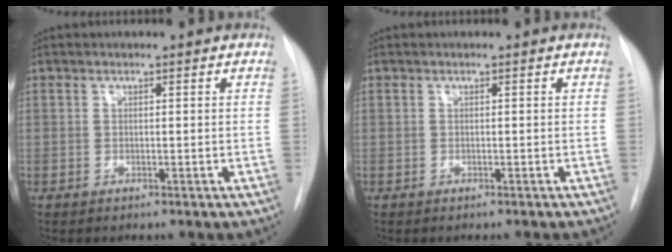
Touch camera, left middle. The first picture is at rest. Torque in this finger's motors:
{"motor_torque": [1.00, -1.13, 0.07, 0.01]}